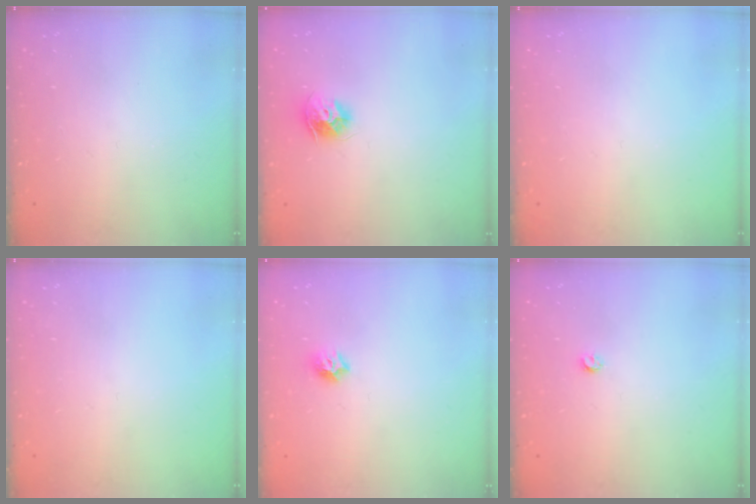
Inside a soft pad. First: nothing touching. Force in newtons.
{"total": 8.5, "press": 8.5, "slide": 0.4}
{"total": 0.0}
{"total": 0.0}
{"total": 6.4, "press": 6.4, "slide": 0.8}
{"total": 2.9, "press": 2.8, "slide": 0.5}